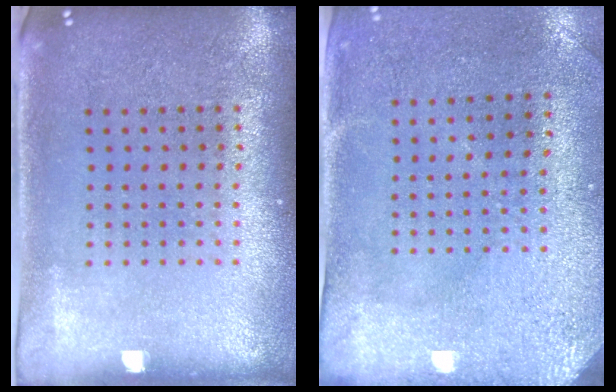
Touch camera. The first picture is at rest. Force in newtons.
{"total": 3.0, "press": 2.3, "slide": 1.9}